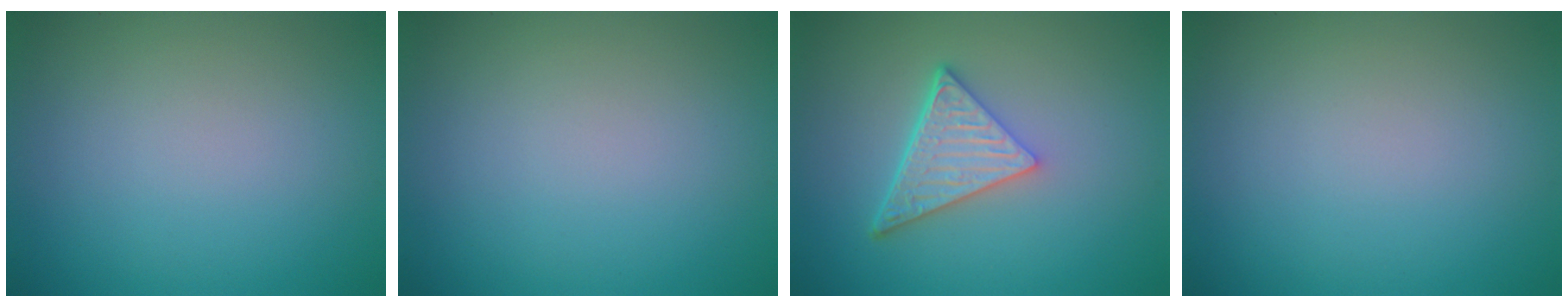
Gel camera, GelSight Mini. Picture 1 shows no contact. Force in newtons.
{"total": 0.0}
{"total": 4.9, "press": 3.5, "slide": 3.3}
{"total": 0.0}